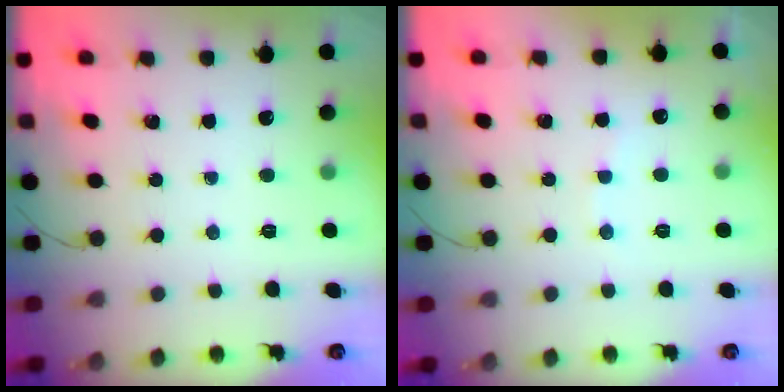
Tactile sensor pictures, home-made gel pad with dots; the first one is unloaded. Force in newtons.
{"total": 5.7, "press": 5.7, "slide": 0.9}